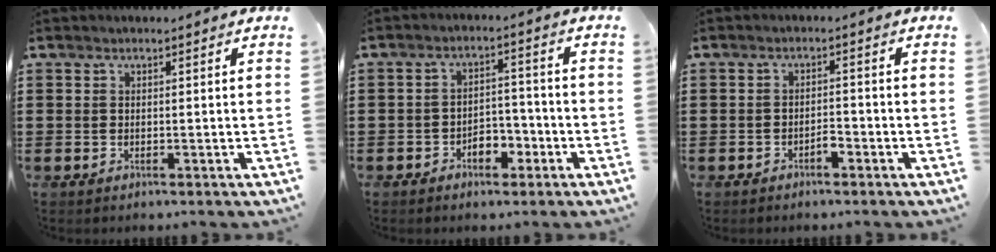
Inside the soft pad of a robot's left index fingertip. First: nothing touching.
{"total": 4.1, "force": [-2.8, 2.3, 2.0], "torque": [-0.039, 0.010, -0.056]}
{"total": 1.9, "force": [-1.3, 0.6, 1.2], "torque": [-0.028, 0.001, -0.026]}